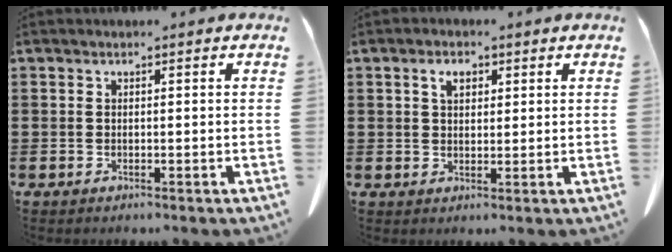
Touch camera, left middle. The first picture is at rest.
{"total": 2.9, "force": [1.4, 1.7, 1.9], "torque": [-0.027, 0.001, 0.021]}